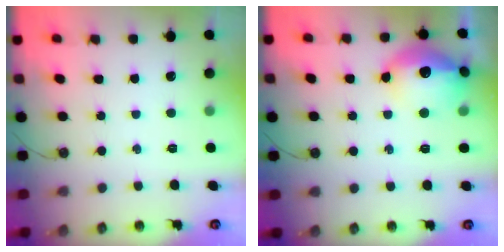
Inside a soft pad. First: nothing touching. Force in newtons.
{"total": 17.0, "press": 17.0, "slide": 1.3}